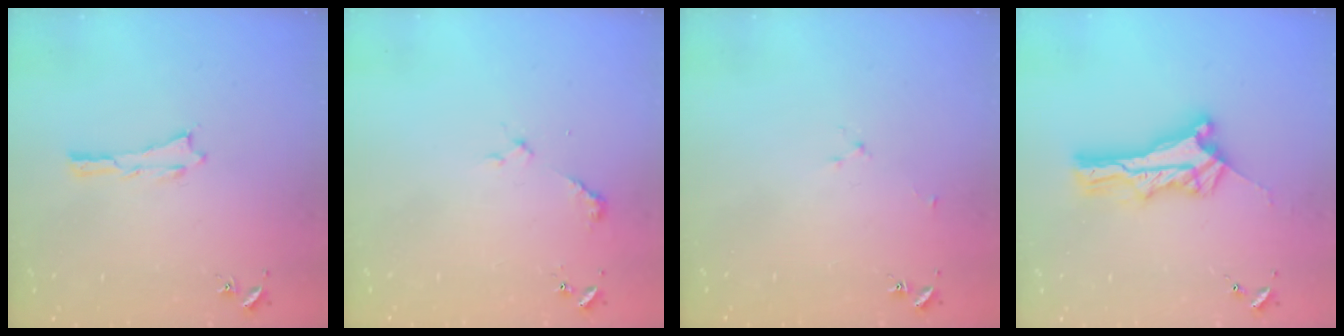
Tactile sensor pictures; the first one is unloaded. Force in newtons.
{"total": 2.3, "press": 2.3, "slide": 0.1}
{"total": 1.9, "press": 1.9, "slide": 0.3}
{"total": 6.0, "press": 6.0, "slide": 0.4}